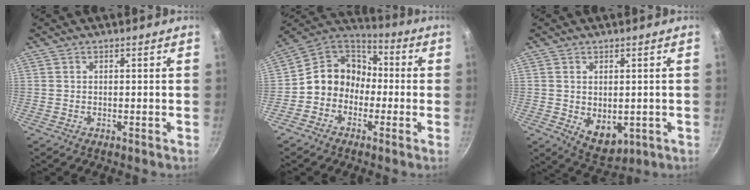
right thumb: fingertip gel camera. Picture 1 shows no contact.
{"total": 11.4, "force": [-2.0, 9.9, 5.3], "torque": [-0.048, 0.048, -0.060]}
{"total": 6.9, "force": [-0.5, 4.6, 5.1], "torque": [-0.063, -0.014, 0.009]}